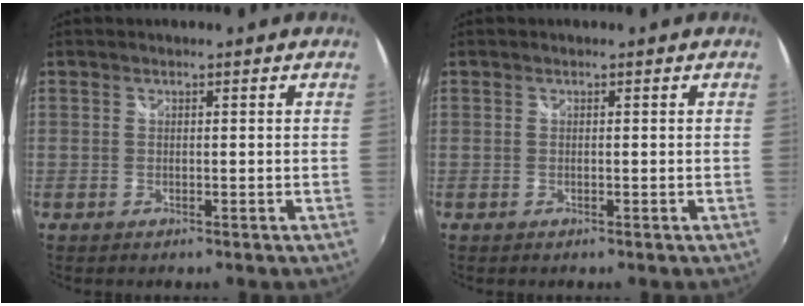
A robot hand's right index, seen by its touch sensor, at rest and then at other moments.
{"total": 0.0}